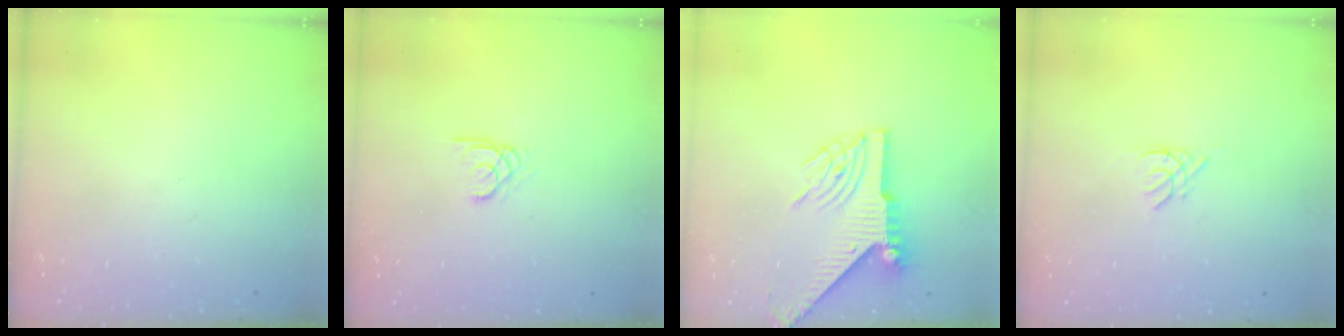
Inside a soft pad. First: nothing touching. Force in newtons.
{"total": 1.8, "press": 1.8, "slide": 0.2}
{"total": 7.9, "press": 7.9, "slide": 1.0}
{"total": 1.3, "press": 1.3, "slide": 0.3}